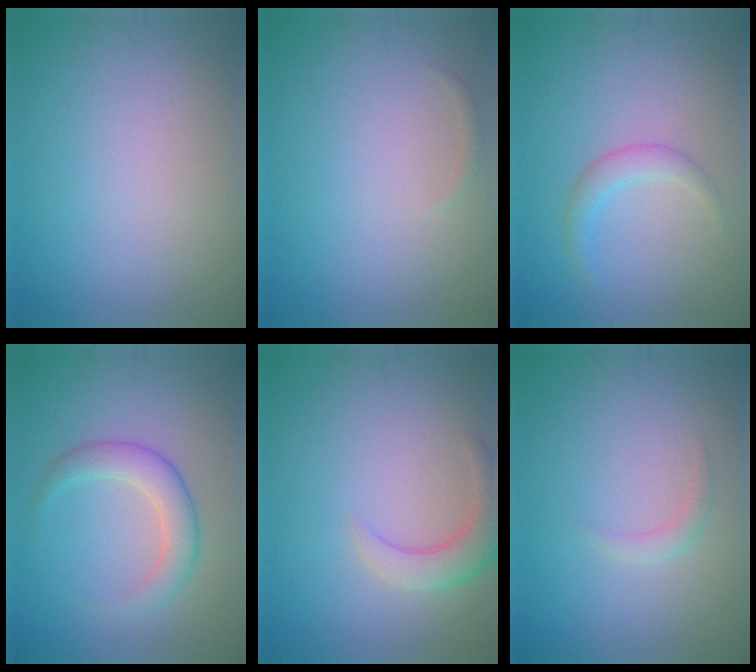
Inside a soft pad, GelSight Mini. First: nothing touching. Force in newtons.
{"total": 0.6, "press": 0.6, "slide": 0.0}
{"total": 1.8, "press": 1.8, "slide": 0.1}
{"total": 3.4, "press": 3.4, "slide": 0.2}
{"total": 3.4, "press": 3.4, "slide": 0.4}
{"total": 1.0, "press": 1.0, "slide": 0.0}